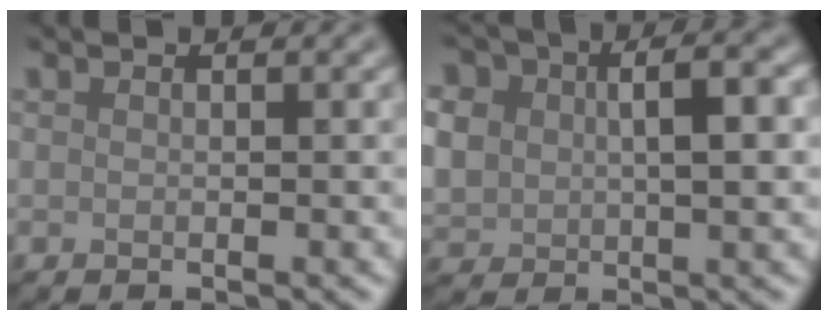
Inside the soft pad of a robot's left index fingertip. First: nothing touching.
{"total": 8.9, "force": [1.0, 6.4, 6.1], "torque": [-0.114, 0.015, 0.016]}